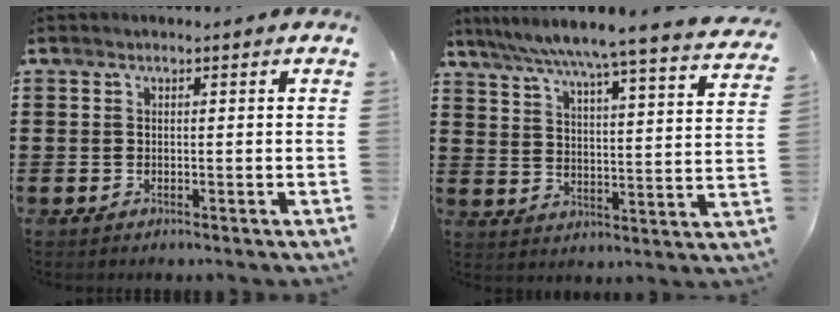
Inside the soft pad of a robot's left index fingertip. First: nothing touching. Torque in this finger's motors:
{"motor_torque": [2.14, 0.00, 0.24, 0.02]}